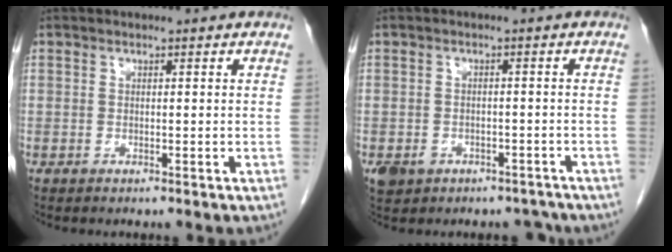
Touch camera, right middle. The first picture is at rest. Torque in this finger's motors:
{"motor_torque": [0.04, -0.03, 0.01, 0.01]}